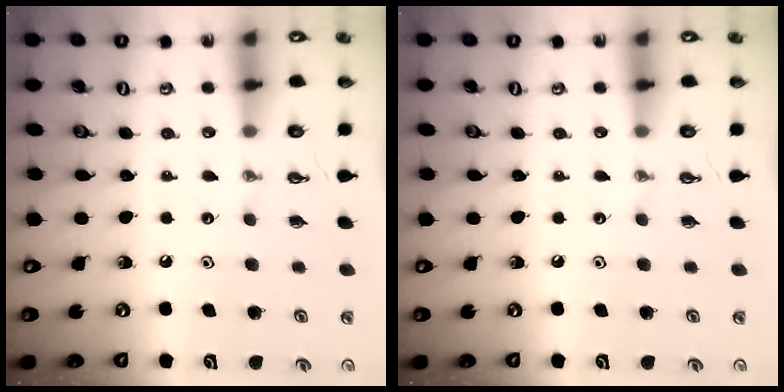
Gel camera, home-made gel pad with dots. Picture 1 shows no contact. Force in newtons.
{"total": 0.0}